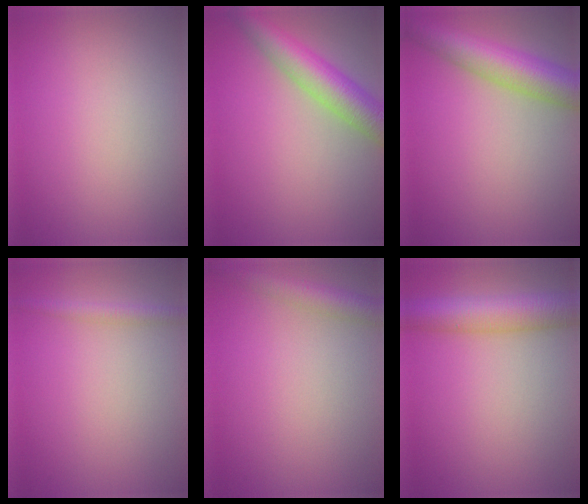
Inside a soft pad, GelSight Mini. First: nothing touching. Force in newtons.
{"total": 5.9, "press": 5.9, "slide": 0.2}
{"total": 7.2, "press": 7.2, "slide": 0.3}
{"total": 1.6, "press": 1.6, "slide": 0.0}
{"total": 3.0, "press": 3.0, "slide": 0.1}
{"total": 5.9, "press": 5.9, "slide": 0.2}